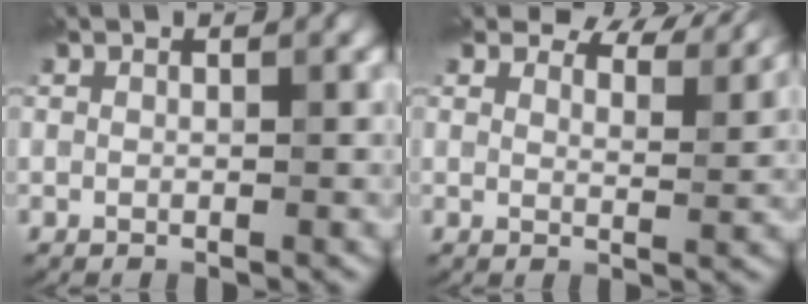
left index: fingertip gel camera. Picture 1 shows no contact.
{"total": 7.0, "force": [6.1, 2.2, 2.7], "torque": [-0.039, 0.004, 0.070]}